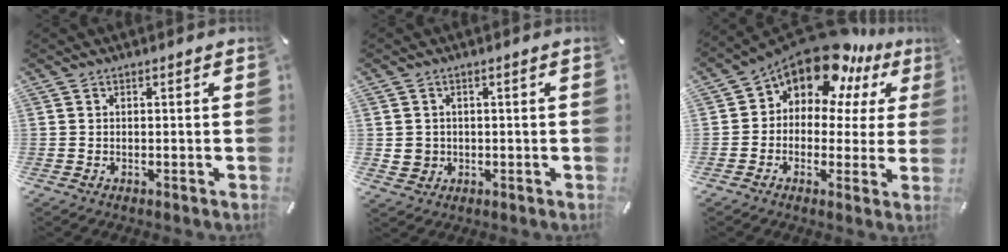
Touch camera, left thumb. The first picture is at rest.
{"total": 3.1, "force": [0.1, 3.1, 0.5], "torque": [-0.004, 0.001, 0.001]}
{"total": 13.9, "force": [10.5, 6.5, 6.3], "torque": [-0.124, -0.086, 0.186]}